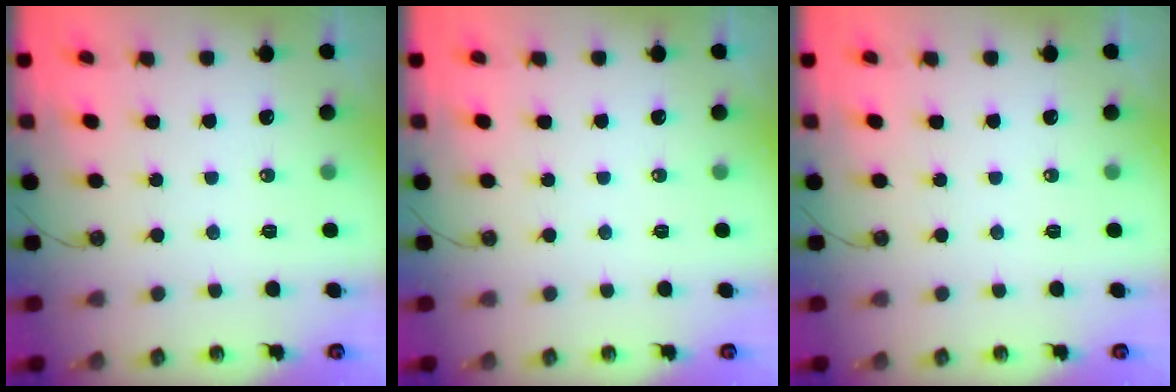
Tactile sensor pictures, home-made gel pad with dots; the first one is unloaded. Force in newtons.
{"total": 0.0}
{"total": 0.0}